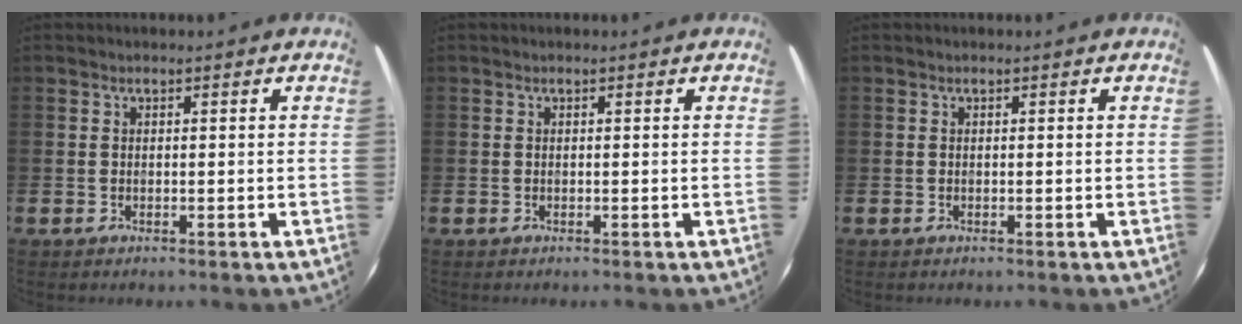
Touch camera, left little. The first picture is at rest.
{"total": 0.0}
{"total": 0.0}